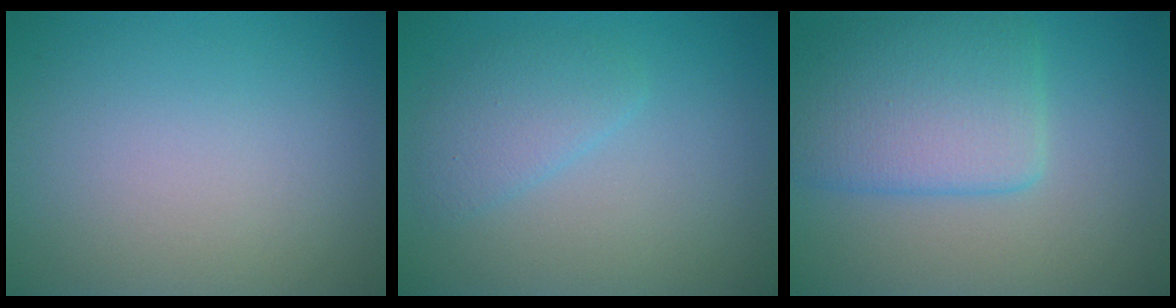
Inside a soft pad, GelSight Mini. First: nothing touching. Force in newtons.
{"total": 2.4, "press": 2.4, "slide": 0.1}
{"total": 5.7, "press": 5.7, "slide": 0.1}